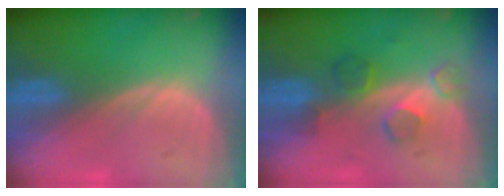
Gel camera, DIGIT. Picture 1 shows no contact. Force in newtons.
{"total": 4.8, "press": 4.5, "slide": 1.5}